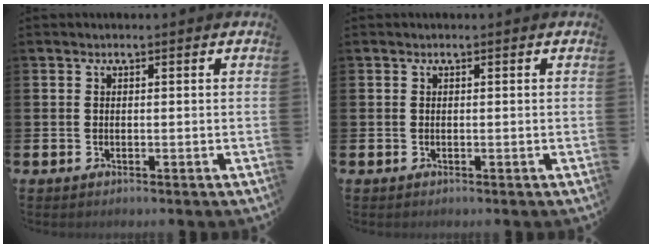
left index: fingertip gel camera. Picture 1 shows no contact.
{"total": 0.0}